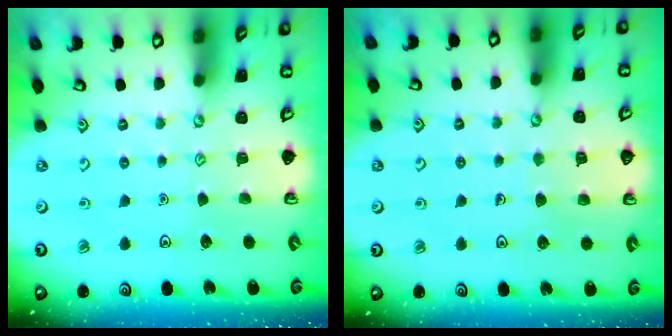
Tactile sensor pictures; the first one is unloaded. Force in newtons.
{"total": 4.0, "press": 4.0, "slide": 0.3}